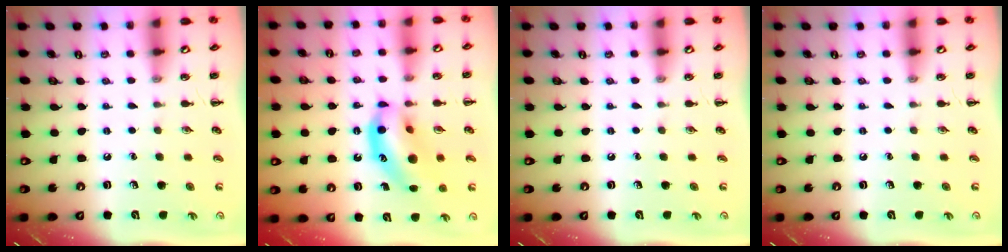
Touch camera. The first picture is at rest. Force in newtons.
{"total": 13.8, "press": 13.4, "slide": 3.3}
{"total": 0.0}
{"total": 0.0}